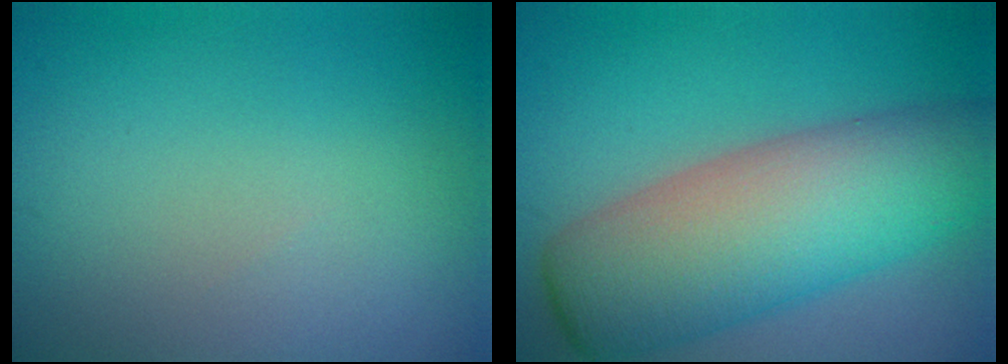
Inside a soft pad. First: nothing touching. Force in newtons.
{"total": 11.0, "press": 11.0, "slide": 0.4}